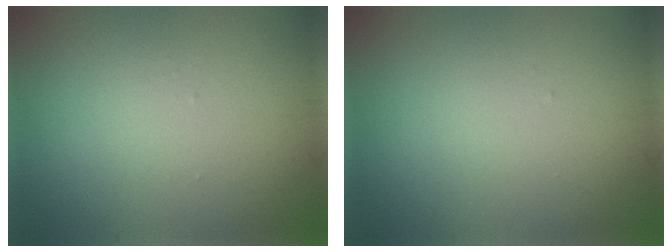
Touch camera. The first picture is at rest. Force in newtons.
{"total": 0.0}